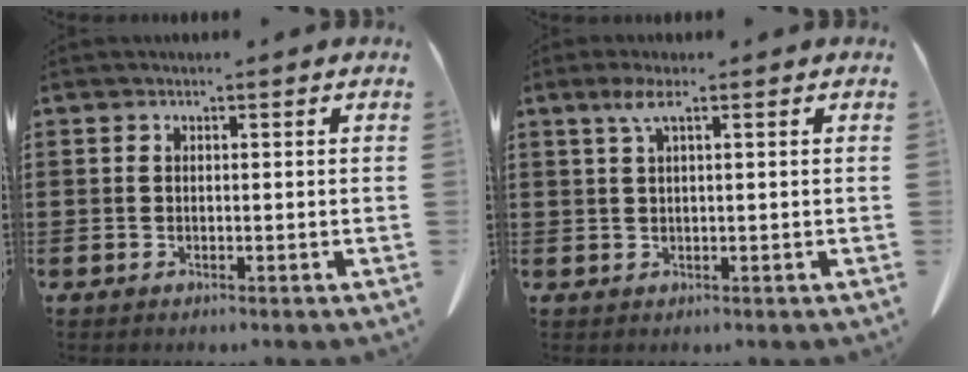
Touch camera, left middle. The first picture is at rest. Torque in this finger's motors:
{"motor_torque": [1.47, -0.10, 0.06, 0.08]}